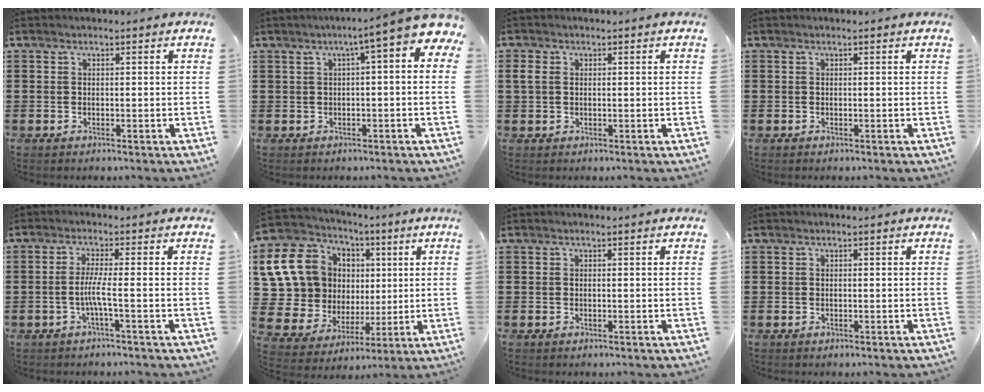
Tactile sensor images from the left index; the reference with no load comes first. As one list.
[{"total": 4.9, "force": [2.1, 0.4, 4.5], "torque": [-0.076, -0.013, 0.027]}, {"total": 1.9, "force": [0.2, 1.3, 1.3], "torque": [-0.036, 0.005, 0.001]}, {"total": 0.0}, {"total": 3.8, "force": [-1.1, -0.7, 3.6], "torque": [-0.073, -0.009, -0.028]}, {"total": 14.4, "force": [4.4, 12.2, 6.1], "torque": [-0.195, -0.017, 0.088]}, {"total": 0.0}, {"total": 0.0}]